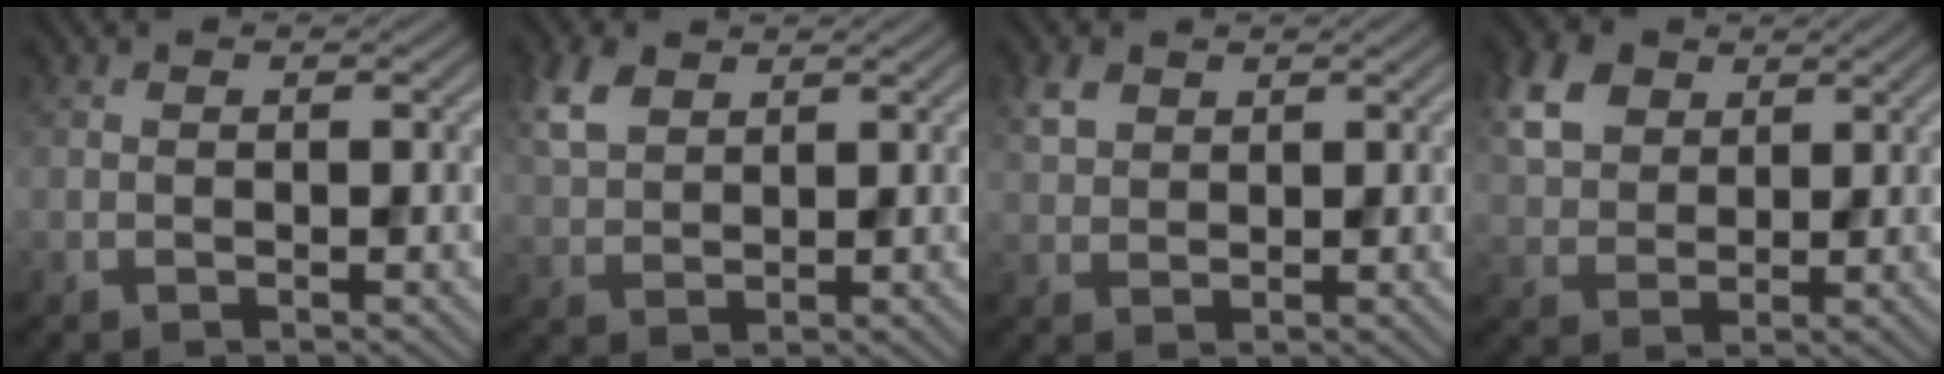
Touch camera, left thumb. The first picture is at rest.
{"total": 4.6, "force": [2.5, 2.7, 2.8], "torque": [-0.076, 0.008, 0.054]}
{"total": 2.6, "force": [1.5, 1.8, 1.3], "torque": [-0.032, 0.004, 0.030]}
{"total": 6.4, "force": [2.9, 4.5, 3.5], "torque": [-0.097, 0.010, 0.056]}